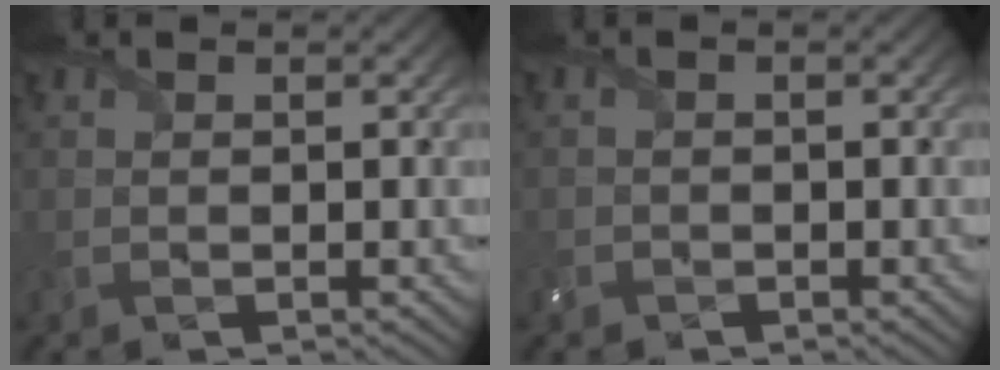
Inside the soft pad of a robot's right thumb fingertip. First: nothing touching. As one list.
[{"total": 1.6, "force": [-1.2, 1.1, -0.1], "torque": [0.006, -0.004, -0.025]}]